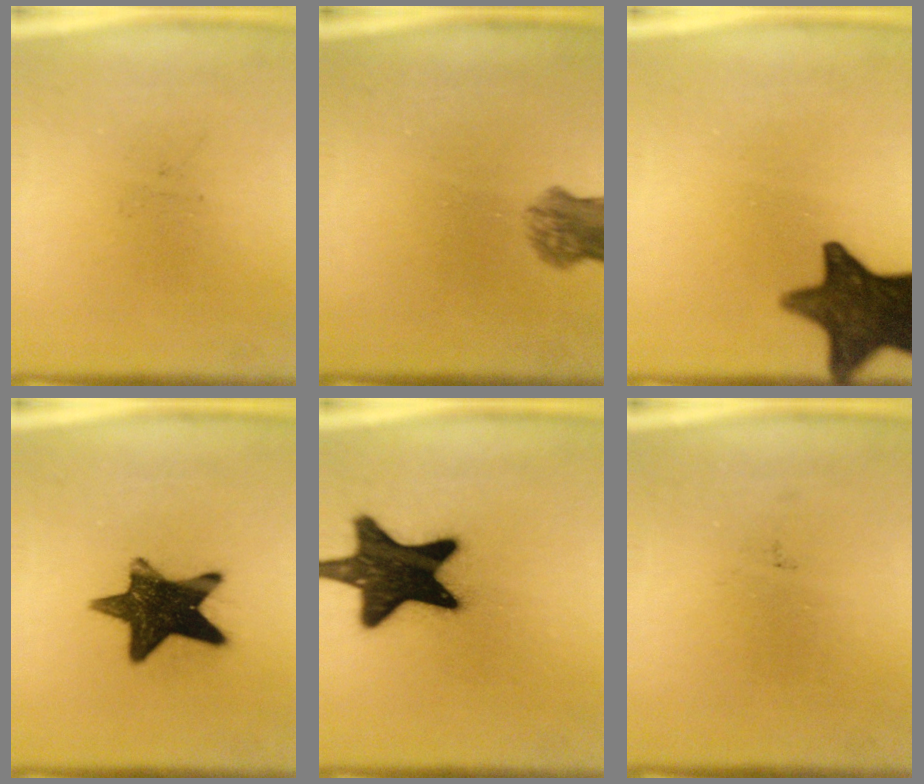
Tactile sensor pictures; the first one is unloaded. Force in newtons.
{"total": 5.1}
{"total": 14.8}
{"total": 14.3}
{"total": 18.9}
{"total": 0.0}